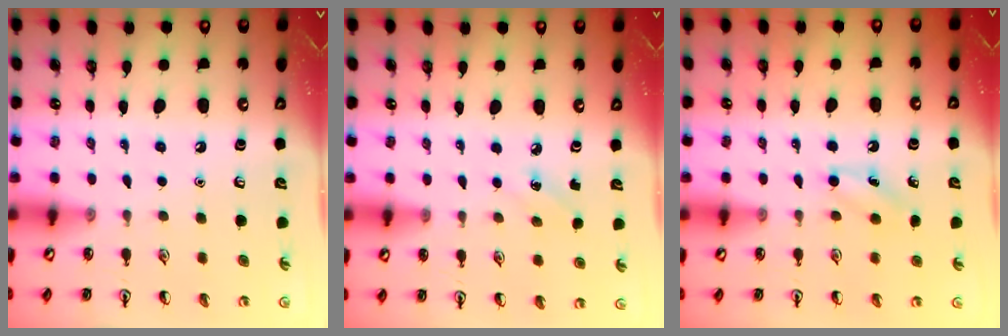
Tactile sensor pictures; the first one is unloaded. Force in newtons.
{"total": 1.9, "press": 1.8, "slide": 0.7}
{"total": 5.0, "press": 4.7, "slide": 1.7}